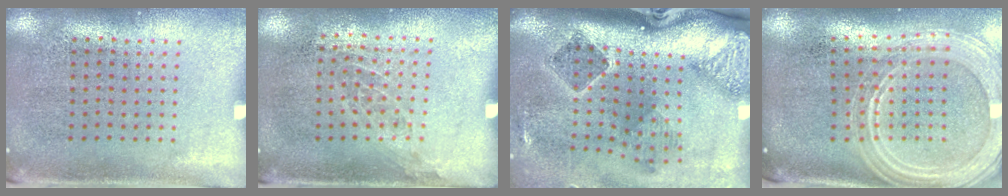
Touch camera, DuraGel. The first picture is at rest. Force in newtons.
{"total": 0.9, "press": 0.7, "slide": 0.6}
{"total": 2.8, "press": 1.8, "slide": 2.1}
{"total": 2.3, "press": 2.0, "slide": 1.0}